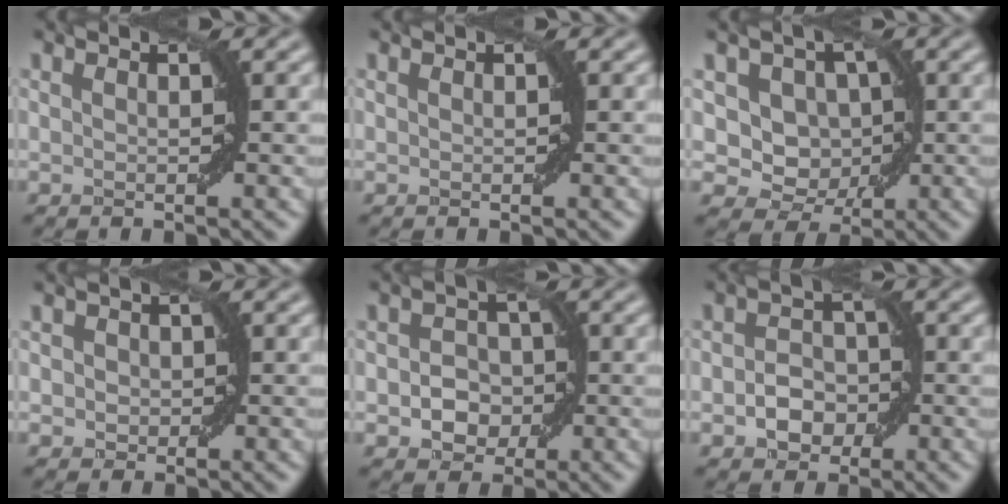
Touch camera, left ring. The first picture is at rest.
{"total": 0.0}
{"total": 6.3, "force": [1.5, 5.1, 3.3], "torque": [-0.025, 0.014, 0.006]}
{"total": 1.3, "force": [0.0, 1.2, 0.5], "torque": [-0.002, 0.001, -0.002]}
{"total": 3.1, "force": [-0.7, 2.5, 1.6], "torque": [-0.017, 0.002, -0.015]}
{"total": 2.9, "force": [-0.9, 2.2, 1.6], "torque": [-0.023, 0.004, -0.017]}